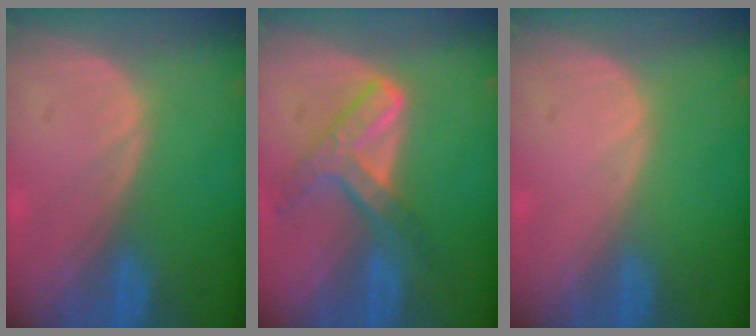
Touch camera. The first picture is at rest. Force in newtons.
{"total": 7.1, "press": 6.1, "slide": 3.7}
{"total": 0.0}